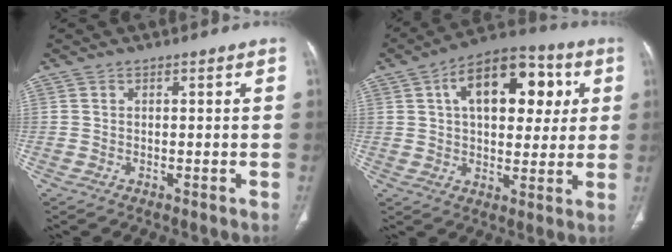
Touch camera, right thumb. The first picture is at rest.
{"total": 18.2, "force": [5.3, 10.2, 14.1], "torque": [-0.167, 0.011, 0.075]}